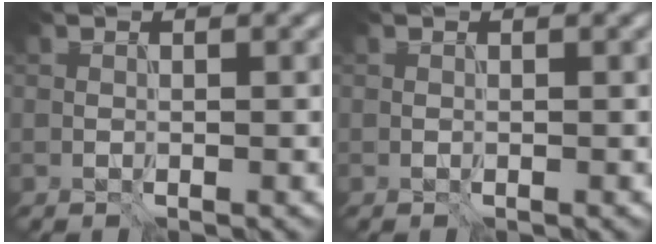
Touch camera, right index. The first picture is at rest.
{"total": 0.0}